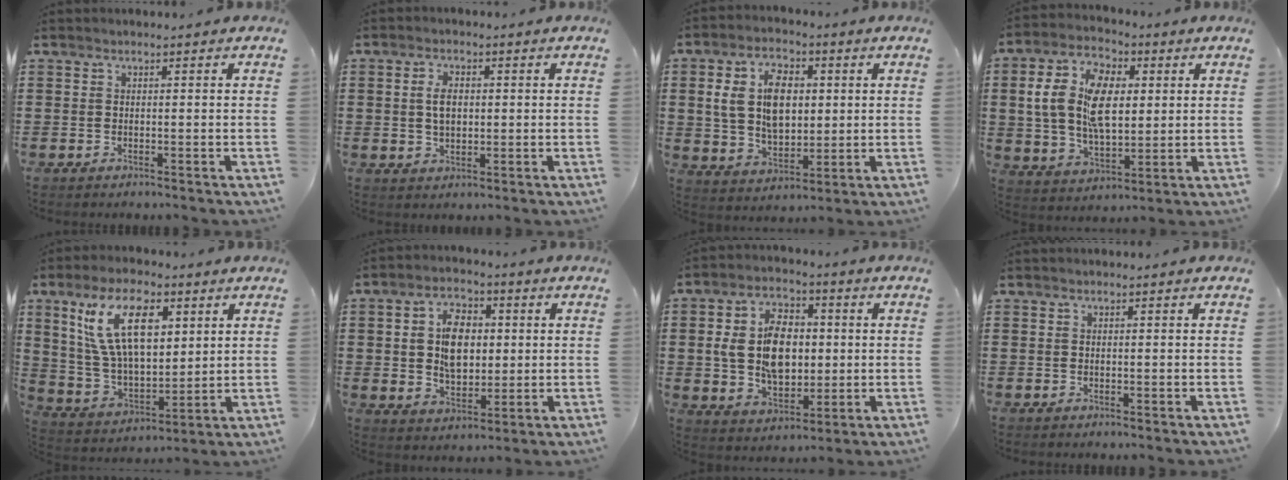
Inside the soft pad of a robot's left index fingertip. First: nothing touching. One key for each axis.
{"total": 3.7, "fx": 0.5, "fy": 2.1, "fz": 3.0, "tx": -0.069, "ty": 0.006, "tz": 0.005}
{"total": 9.7, "fx": 2.1, "fy": 6.3, "fz": 7.1, "tx": -0.155, "ty": 0.008, "tz": 0.030}
{"total": 12.2, "fx": 2.5, "fy": 7.1, "fz": 9.7, "tx": -0.217, "ty": 0.013, "tz": 0.043}
{"total": 14.2, "fx": 6.4, "fy": 6.9, "fz": 10.7, "tx": -0.239, "ty": 0.011, "tz": 0.116}
{"total": 8.0, "fx": 1.2, "fy": 5.3, "fz": 5.8, "tx": -0.115, "ty": 0.012, "tz": 0.015}
{"total": 10.6, "fx": 0.7, "fy": 7.1, "fz": 7.8, "tx": -0.164, "ty": 0.010, "tz": 0.007}
{"total": 0.0}